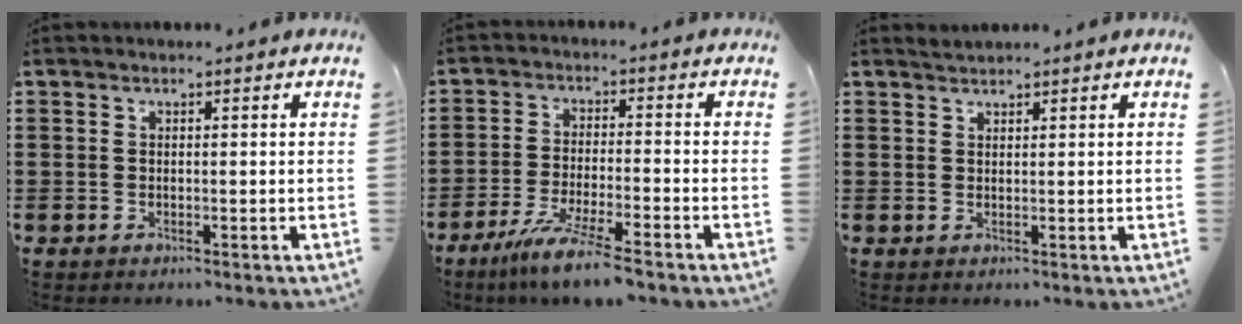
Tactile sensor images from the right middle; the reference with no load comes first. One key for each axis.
{"total": 7.1, "fx": -5.8, "fy": -0.5, "fz": 4.1, "tx": -0.087, "ty": -0.022, "tz": -0.108}
{"total": 1.0, "fx": 1.0, "fy": -0.1, "fz": 0.0, "tx": -0.002, "ty": -0.002, "tz": 0.020}